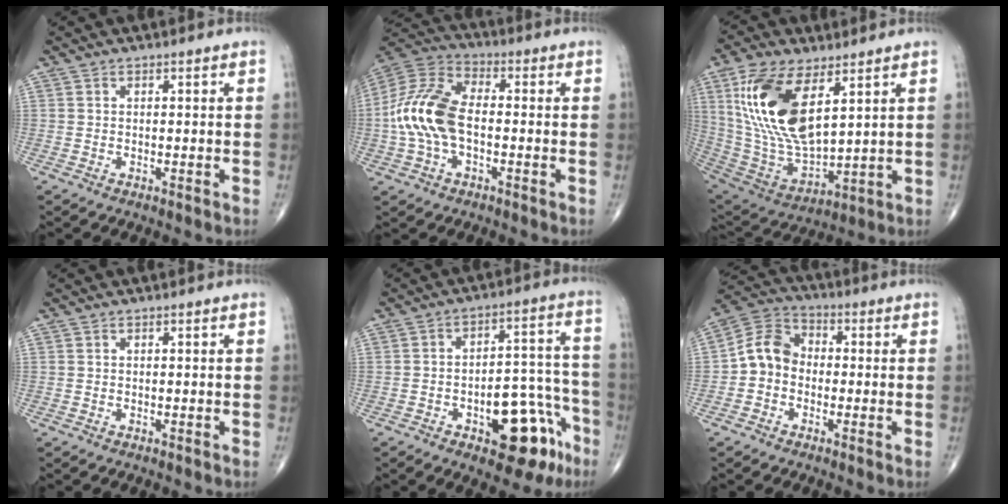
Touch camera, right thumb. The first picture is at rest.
{"total": 14.6, "force": [-1.6, 8.4, 11.9], "torque": [-0.253, 0.034, -0.036]}
{"total": 20.2, "force": [7.3, 9.3, 16.3], "torque": [-0.318, -0.030, 0.151]}
{"total": 0.0}
{"total": 15.7, "force": [-7.5, 7.4, 11.7], "torque": [-0.109, 0.065, -0.091]}
{"total": 8.1, "force": [-1.3, 6.7, 4.3], "torque": [-0.065, 0.035, -0.042]}